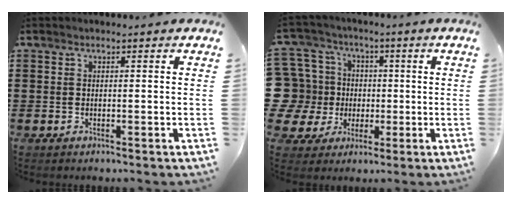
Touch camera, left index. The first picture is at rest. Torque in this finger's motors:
{"motor_torque": [0.03, 0.16, -0.03, -0.03]}